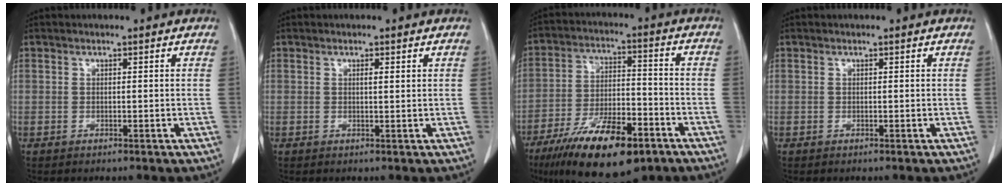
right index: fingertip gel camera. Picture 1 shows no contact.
{"total": 0.8, "force": [0.4, 0.1, 0.7], "torque": [-0.014, 0.000, 0.006]}
{"total": 17.1, "force": [-10.7, 5.4, 12.2], "torque": [-0.214, -0.014, -0.180]}
{"total": 0.0}